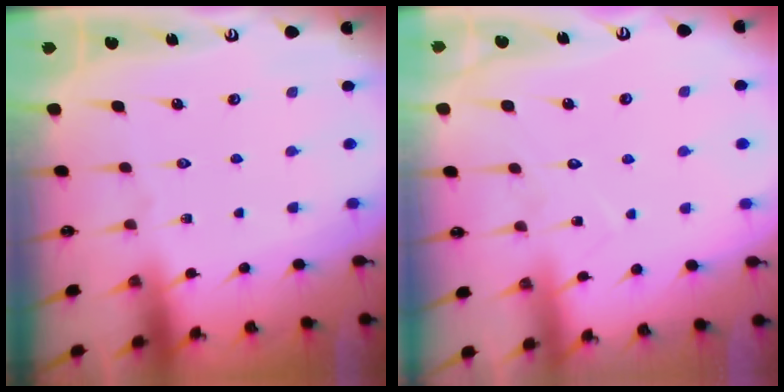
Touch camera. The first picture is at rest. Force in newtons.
{"total": 6.6, "press": 6.6, "slide": 0.4}